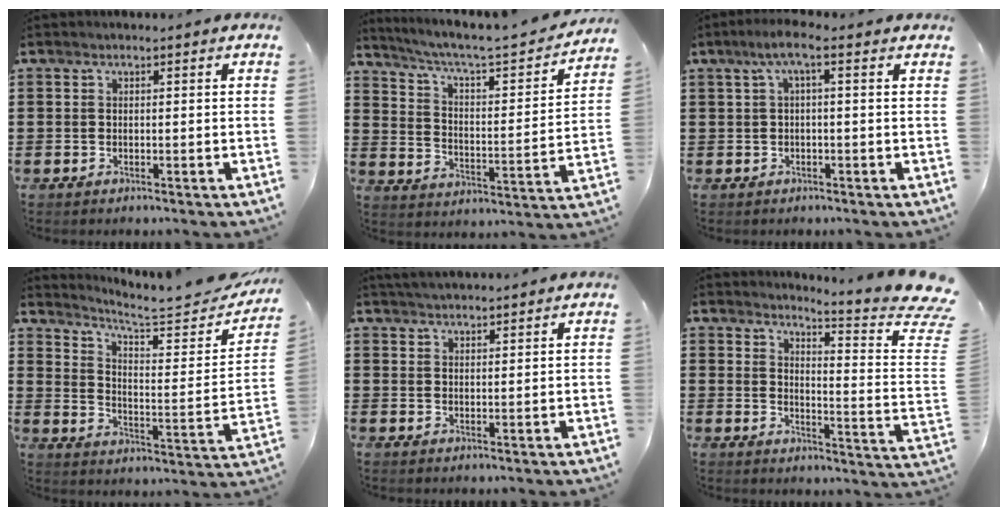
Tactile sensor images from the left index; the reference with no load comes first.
{"total": 4.6, "force": [3.8, 0.5, 2.5], "torque": [-0.069, -0.035, 0.054]}
{"total": 3.2, "force": [0.5, 0.2, 3.1], "torque": [-0.063, 0.005, 0.006]}
{"total": 5.4, "force": [4.8, 0.5, 2.4], "torque": [-0.059, -0.046, 0.071]}
{"total": 2.9, "force": [2.8, -0.1, 0.3], "torque": [-0.012, -0.004, 0.055]}
{"total": 5.1, "force": [4.1, -0.8, 2.9], "torque": [-0.060, -0.043, 0.059]}